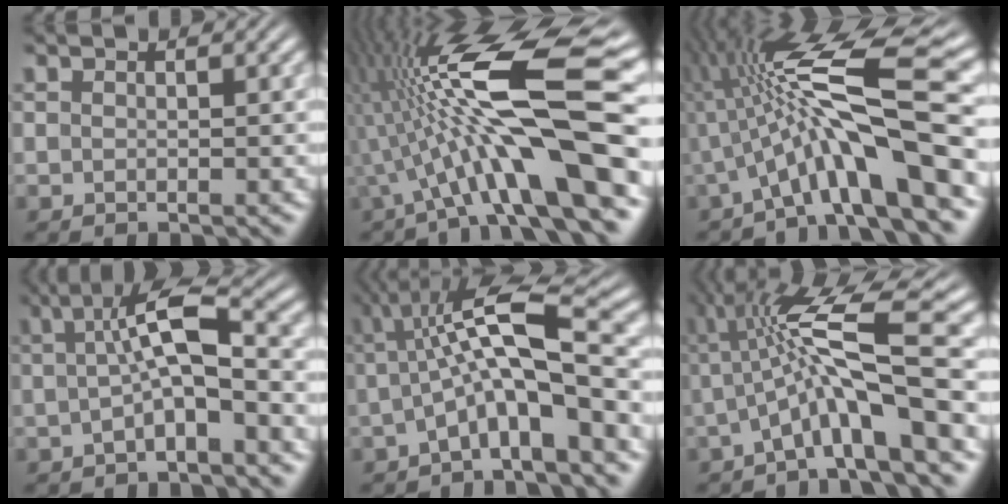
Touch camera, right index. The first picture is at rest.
{"total": 14.4, "force": [2.0, 4.0, 13.7], "torque": [-0.228, 0.021, 0.031]}
{"total": 10.5, "force": [1.3, 3.5, 9.8], "torque": [-0.163, 0.008, 0.021]}
{"total": 5.9, "force": [-0.1, 1.9, 5.5], "torque": [-0.085, 0.006, -0.005]}
{"total": 7.7, "force": [0.5, 2.7, 7.2], "torque": [-0.129, 0.008, 0.008]}
{"total": 8.5, "force": [1.9, 2.2, 8.0], "torque": [-0.131, 0.015, 0.026]}